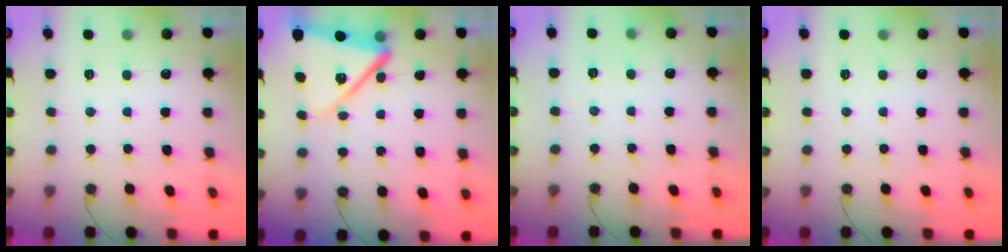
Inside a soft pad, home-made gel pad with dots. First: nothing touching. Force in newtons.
{"total": 13.9, "press": 13.8, "slide": 1.6}
{"total": 1.9, "press": 1.7, "slide": 1.0}
{"total": 0.0}